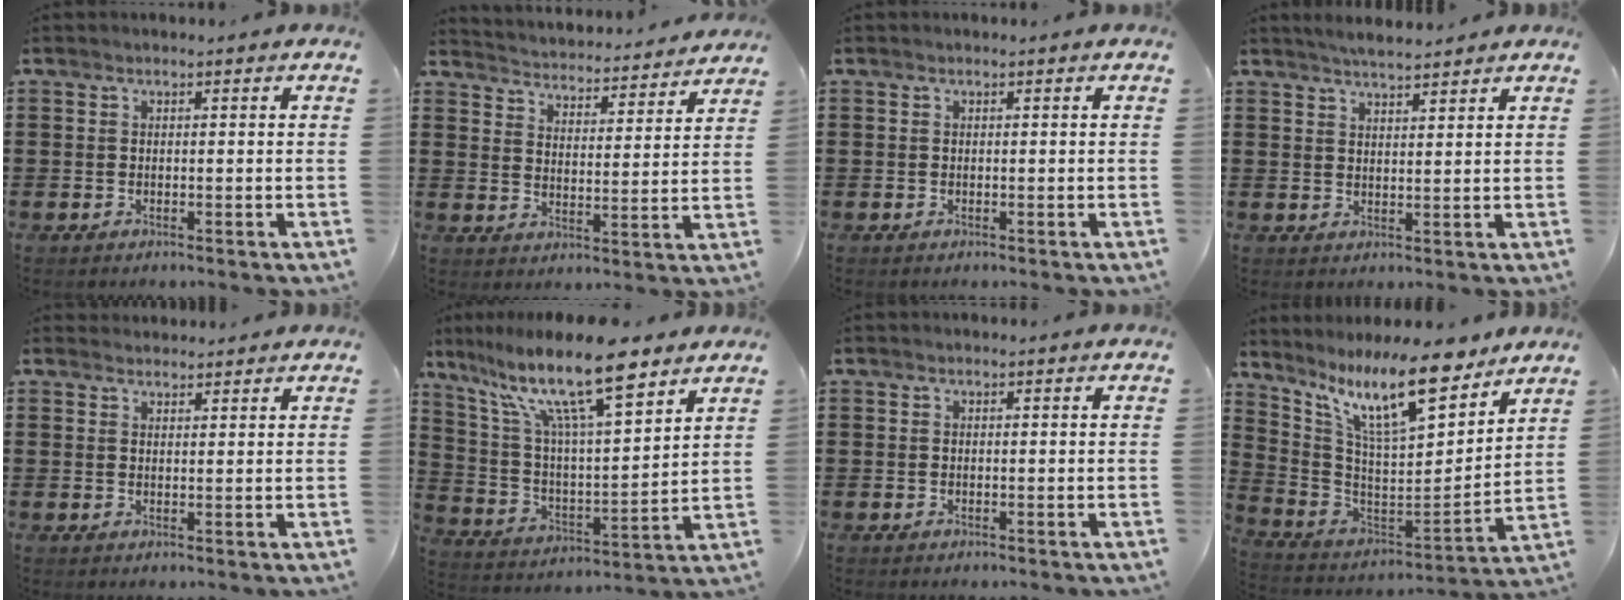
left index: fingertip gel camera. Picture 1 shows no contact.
{"total": 3.5, "force": [3.5, -0.2, -0.3], "torque": [-0.017, -0.037, 0.053]}
{"total": 0.0}
{"total": 3.1, "force": [3.0, 0.0, 0.8], "torque": [-0.023, -0.004, 0.055]}
{"total": 1.7, "force": [1.7, 0.4, 0.0], "torque": [-0.003, 0.002, 0.034]}
{"total": 15.7, "force": [10.9, 3.5, 10.8], "torque": [-0.220, -0.043, 0.183]}
{"total": 0.0}
{"total": 14.1, "force": [10.4, 3.2, 9.0], "torque": [-0.190, -0.054, 0.178]}